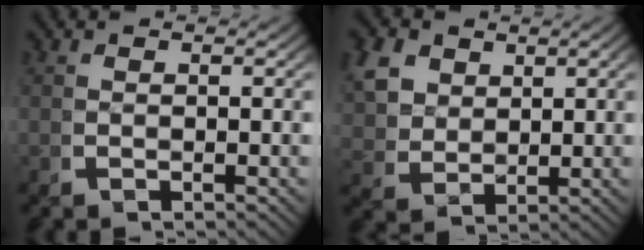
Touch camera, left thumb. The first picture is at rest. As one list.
[{"total": 5.5, "force": [1.3, 4.4, 3.0], "torque": [-0.082, -0.024, 0.035]}]